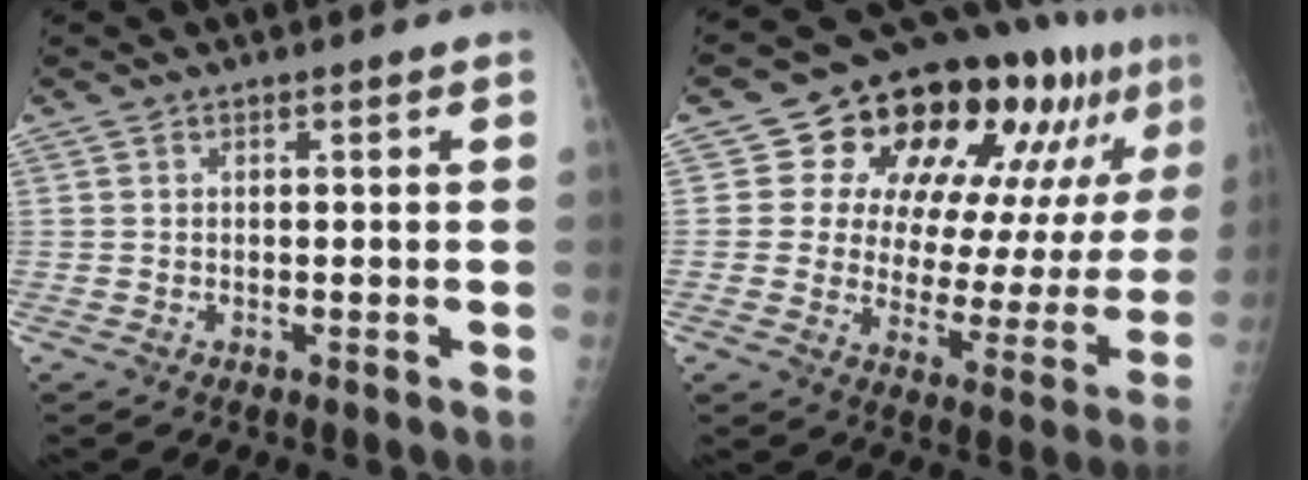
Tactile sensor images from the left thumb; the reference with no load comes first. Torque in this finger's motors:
{"motor_torque": [0.28, 0.25, -0.27, -0.30, 0.09]}